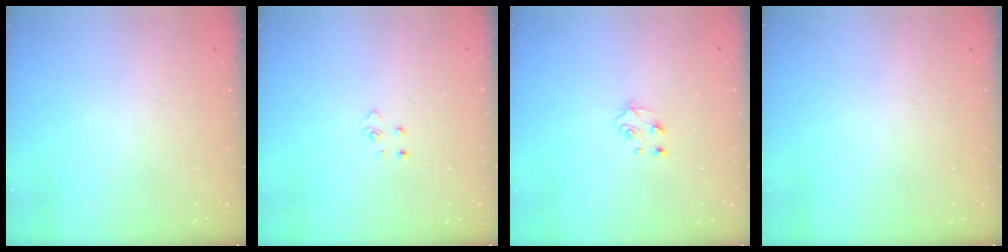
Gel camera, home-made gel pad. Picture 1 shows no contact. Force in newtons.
{"total": 2.6, "press": 2.6, "slide": 0.3}
{"total": 4.0, "press": 3.9, "slide": 0.4}
{"total": 0.0}